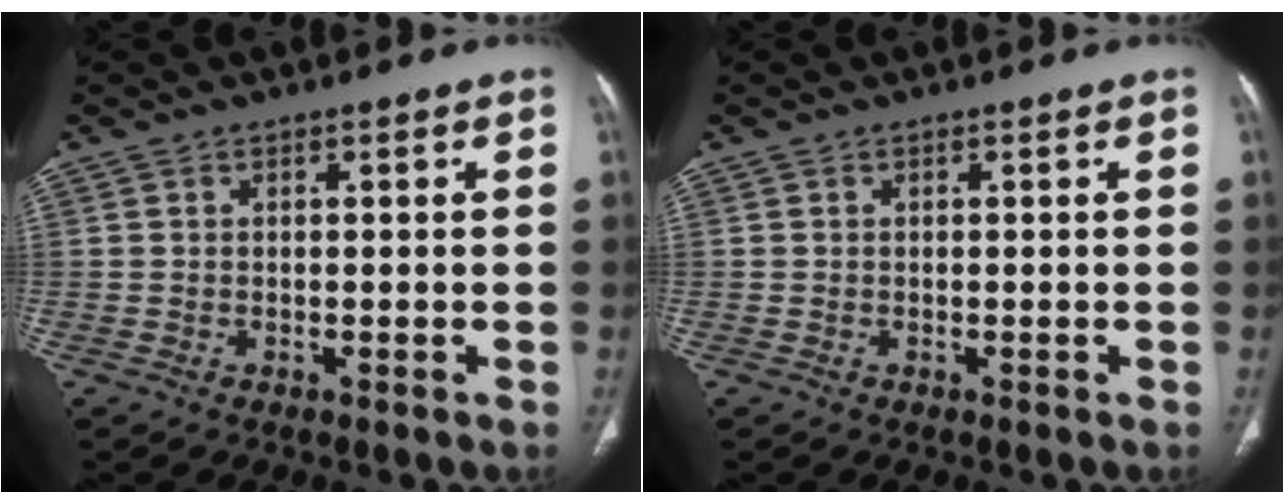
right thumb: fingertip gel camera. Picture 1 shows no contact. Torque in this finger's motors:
{"motor_torque": [0.00, 0.00, 0.00, 0.00, 0.00]}